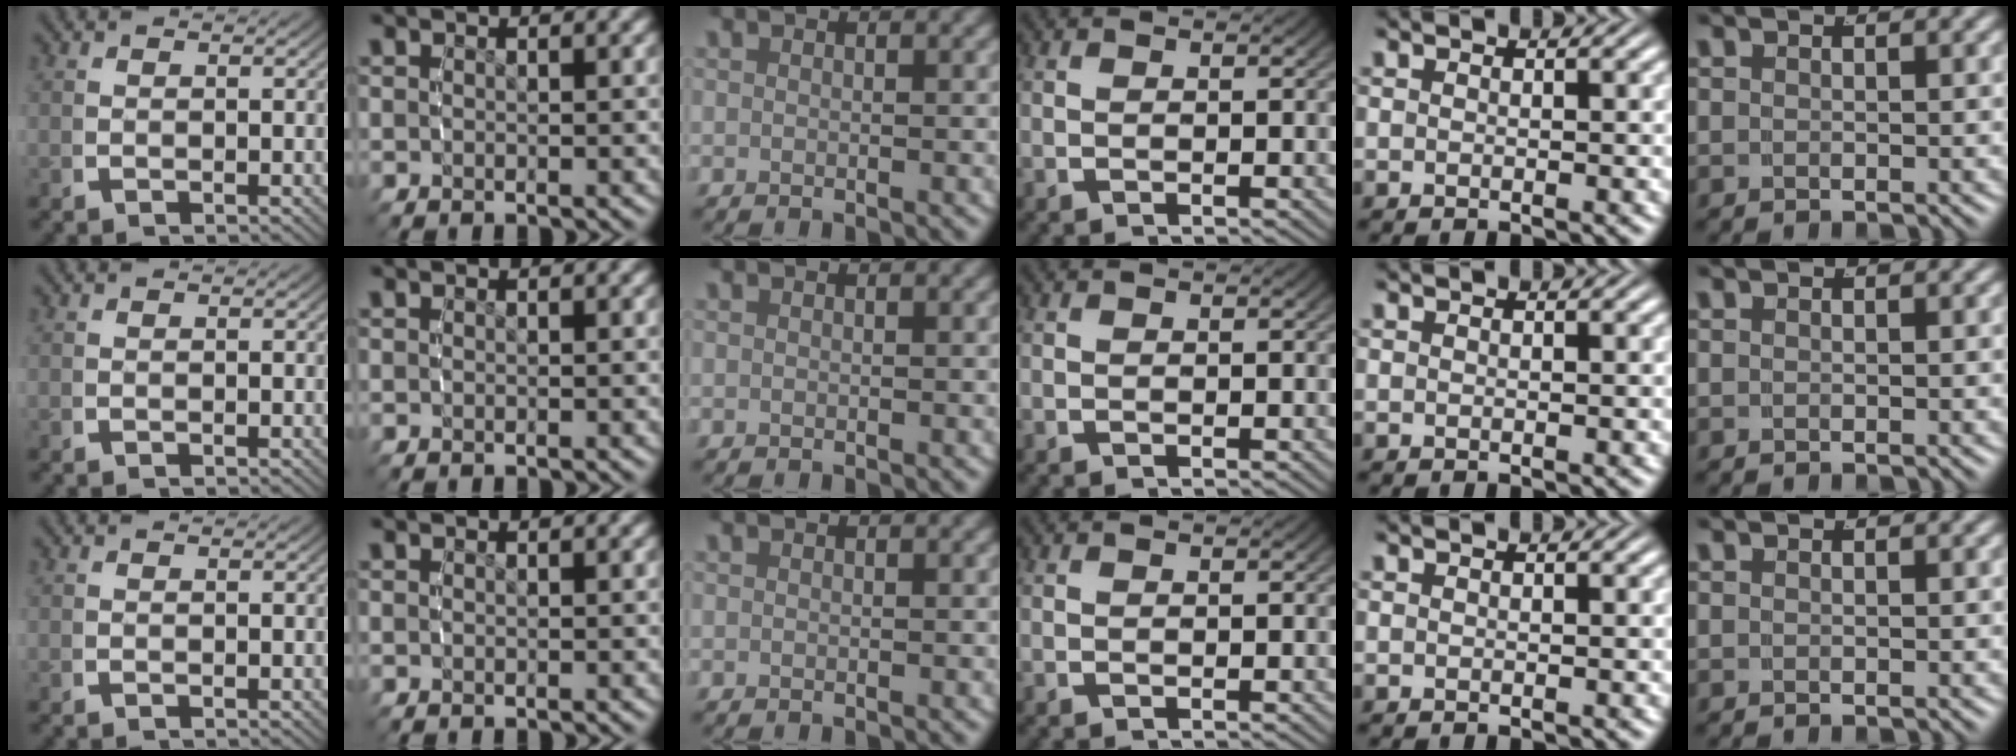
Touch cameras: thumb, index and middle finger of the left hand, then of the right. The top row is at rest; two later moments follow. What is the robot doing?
{"motion": "reach", "object": "glasses case"}